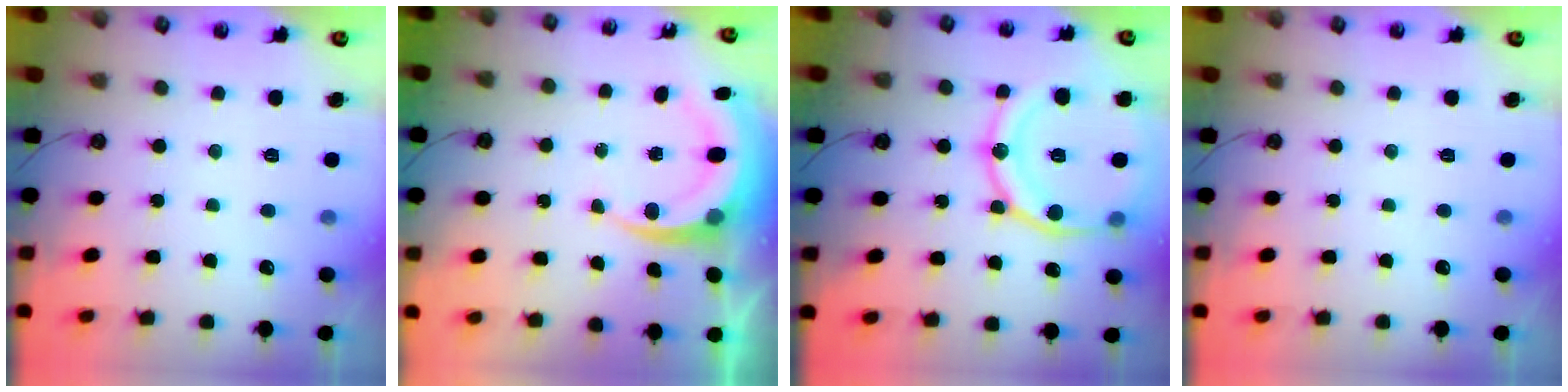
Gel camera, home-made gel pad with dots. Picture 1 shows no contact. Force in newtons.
{"total": 8.0, "press": 7.8, "slide": 1.8}
{"total": 19.4, "press": 19.3, "slide": 2.2}
{"total": 0.0}